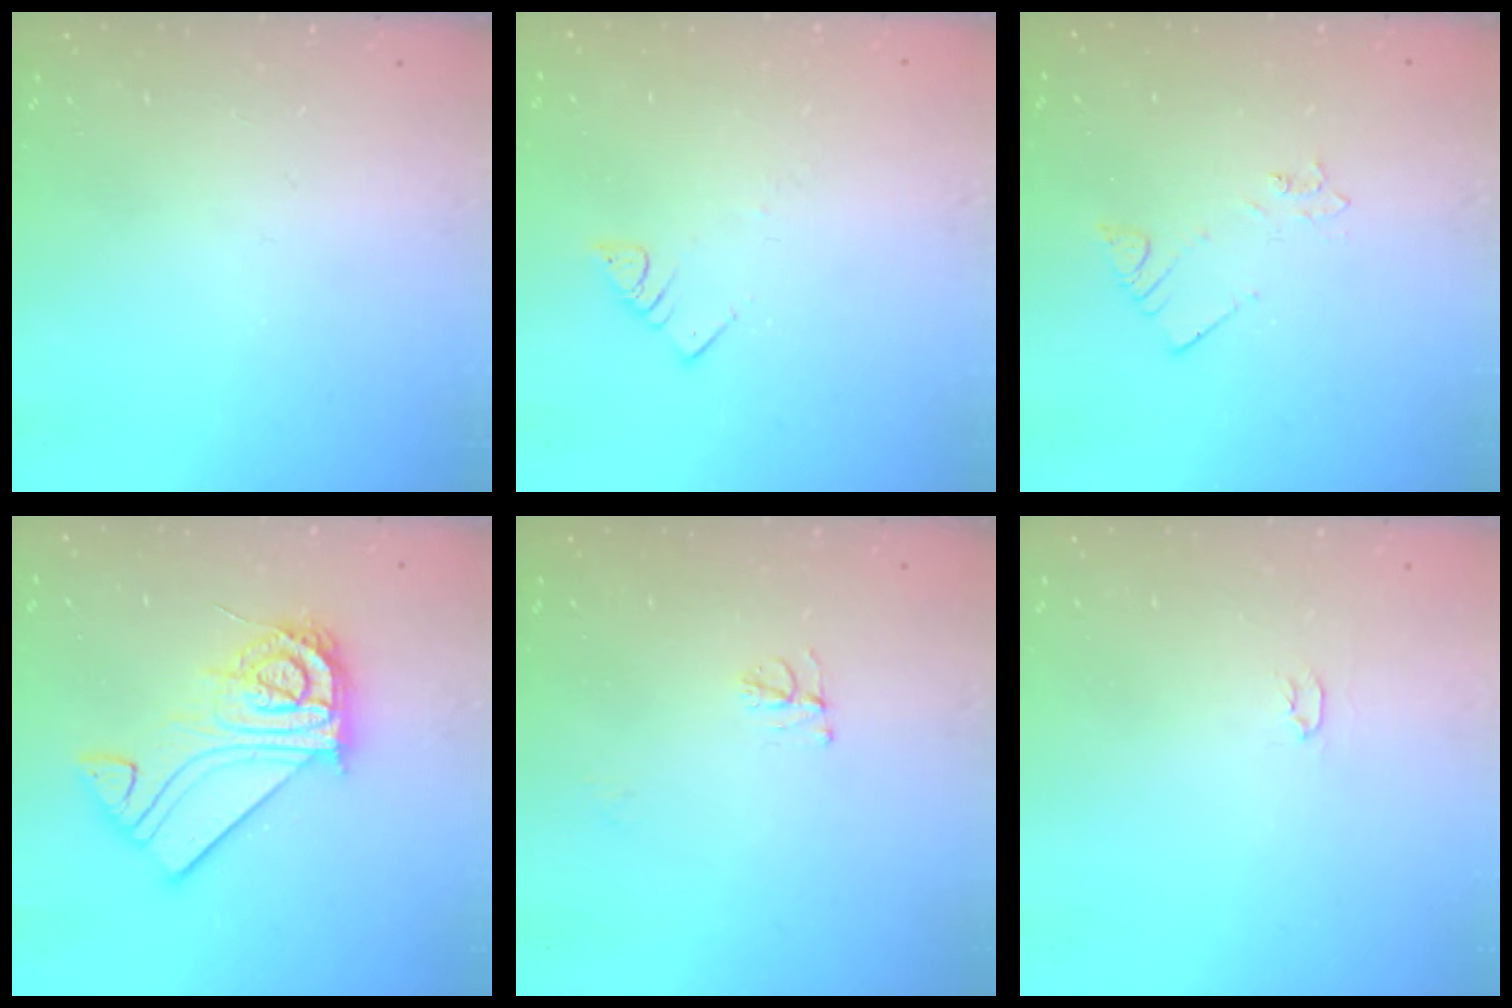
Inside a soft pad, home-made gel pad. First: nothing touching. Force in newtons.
{"total": 3.0, "press": 3.0, "slide": 0.1}
{"total": 2.1, "press": 2.1, "slide": 0.4}
{"total": 15.9, "press": 15.8, "slide": 0.7}
{"total": 4.7, "press": 4.6, "slide": 0.4}
{"total": 2.0, "press": 2.0, "slide": 0.3}